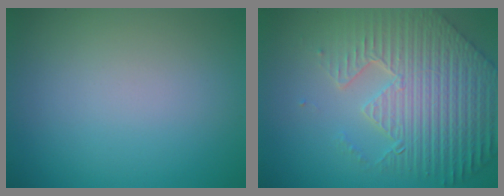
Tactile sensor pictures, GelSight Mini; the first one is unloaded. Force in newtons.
{"total": 8.8, "press": 6.3, "slide": 6.1}